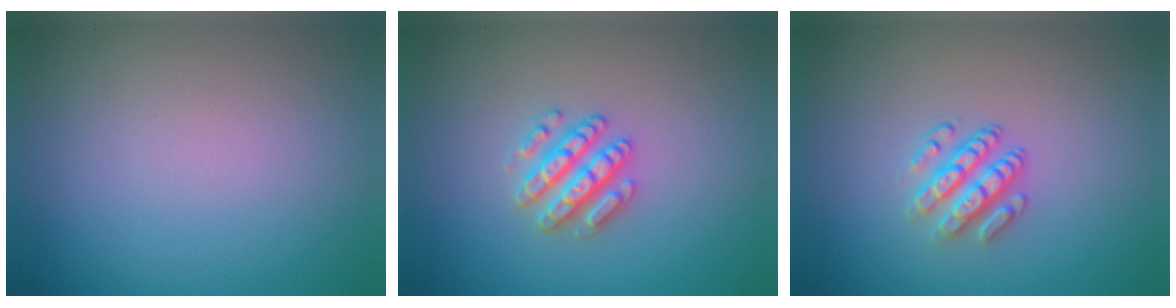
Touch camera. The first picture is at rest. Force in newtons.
{"total": 3.0, "press": 2.9, "slide": 0.6}
{"total": 2.8, "press": 2.4, "slide": 1.5}